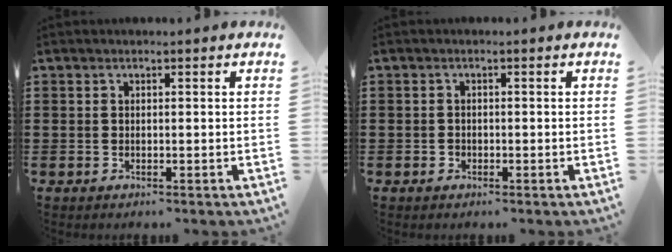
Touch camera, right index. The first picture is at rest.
{"total": 0.9, "force": [-0.5, 0.7, 0.2], "torque": [-0.005, 0.002, -0.012]}